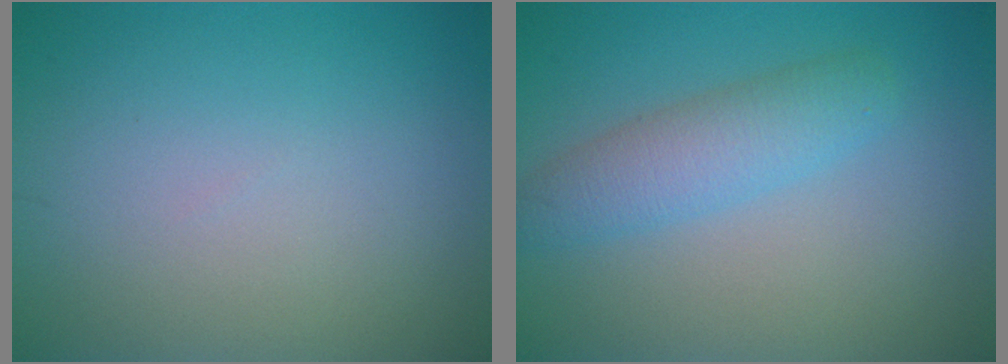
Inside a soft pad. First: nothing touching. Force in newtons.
{"total": 3.6, "press": 3.6, "slide": 0.0}